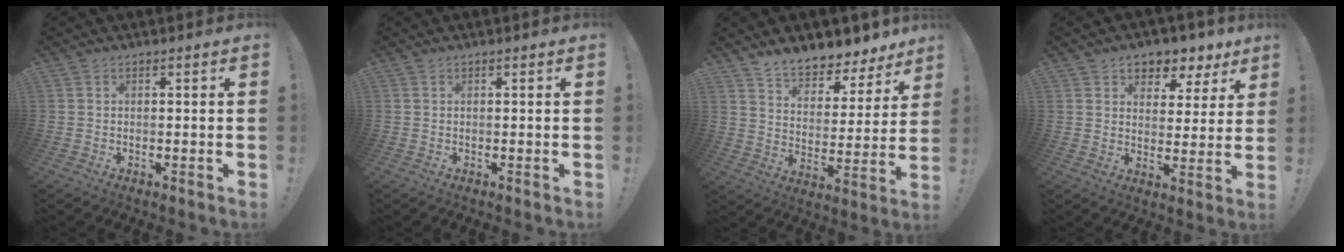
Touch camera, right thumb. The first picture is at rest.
{"total": 0.0}
{"total": 8.8, "force": [8.2, 2.6, 1.9], "torque": [-0.034, -0.078, 0.148]}
{"total": 6.0, "force": [4.0, 4.1, 1.5], "torque": [-0.009, -0.035, 0.074]}